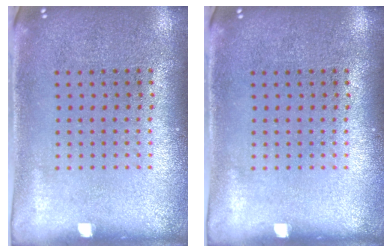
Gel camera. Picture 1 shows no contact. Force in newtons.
{"total": 0.0}